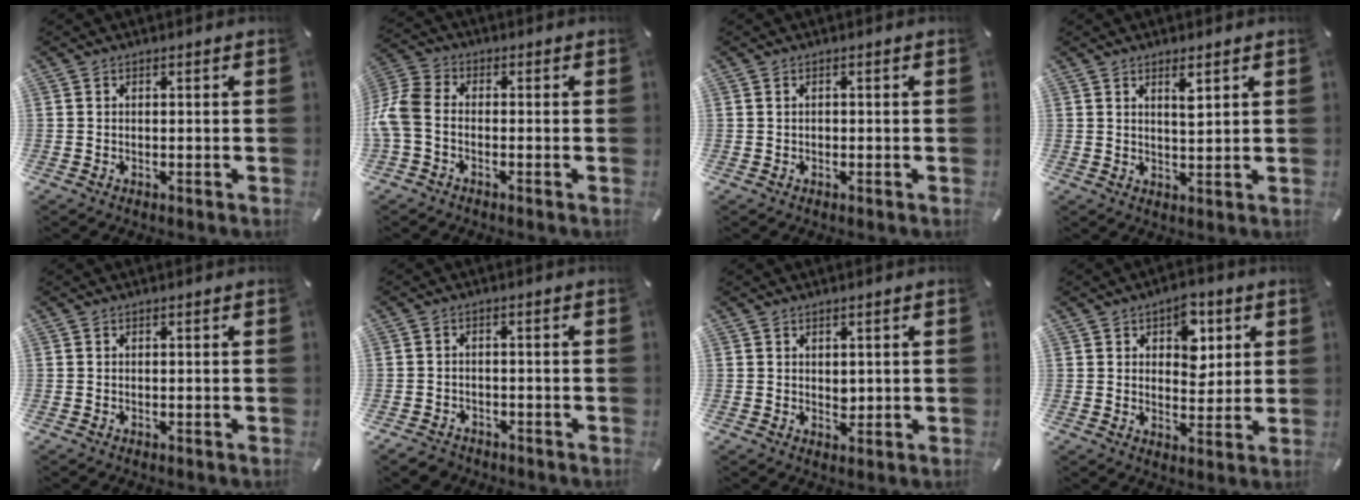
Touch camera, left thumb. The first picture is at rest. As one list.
[{"total": 6.8, "force": [-1.5, 4.3, 5.0], "torque": [-0.115, 0.005, -0.026]}, {"total": 0.7, "force": [0.0, 0.5, 0.5], "torque": [-0.010, 0.004, -0.002]}, {"total": 3.5, "force": [2.2, 0.8, 2.7], "torque": [-0.042, -0.009, 0.034]}, {"total": 0.0}, {"total": 2.6, "force": [-2.0, 1.5, 0.5], "torque": [-0.015, 0.010, -0.043]}, {"total": 1.8, "force": [0.6, 1.5, 0.9], "torque": [-0.003, -0.004, 0.007]}, {"total": 7.5, "force": [3.4, 5.2, 4.3], "torque": [-0.034, -0.015, 0.050]}]